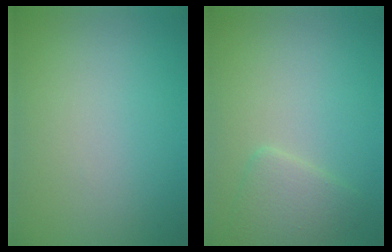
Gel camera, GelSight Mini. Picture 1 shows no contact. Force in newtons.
{"total": 2.4, "press": 2.4, "slide": 0.1}